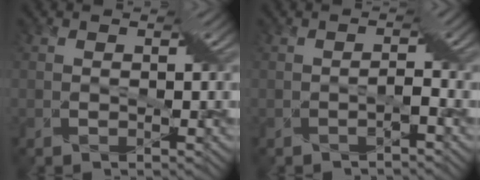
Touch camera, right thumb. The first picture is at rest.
{"total": 1.2, "force": [-0.9, -0.7, 0.4], "torque": [-0.021, 0.001, -0.005]}